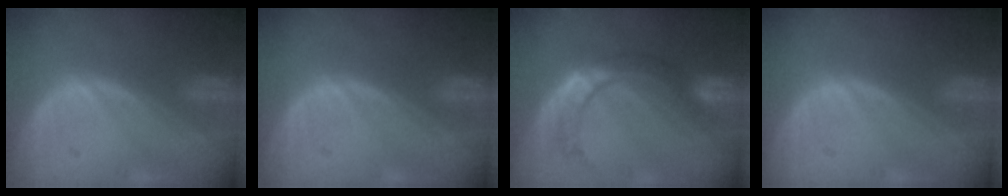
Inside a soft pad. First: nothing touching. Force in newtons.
{"total": 0.0}
{"total": 8.5, "press": 7.2, "slide": 4.6}
{"total": 0.0}